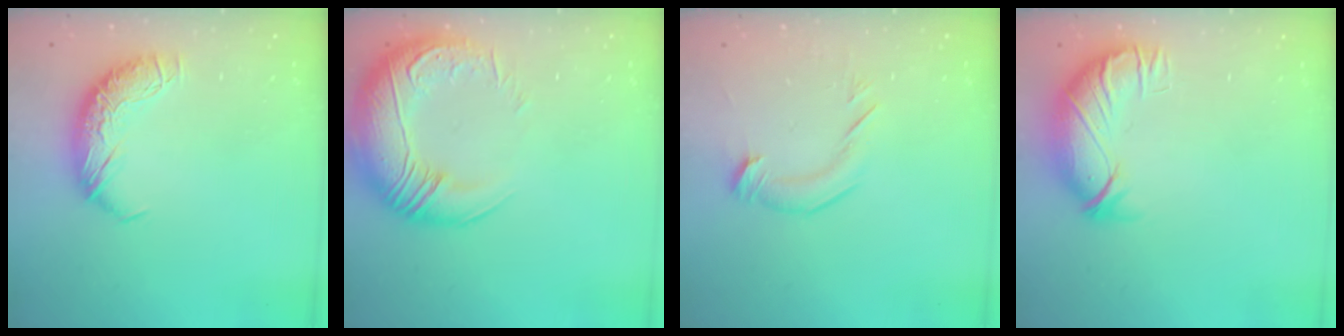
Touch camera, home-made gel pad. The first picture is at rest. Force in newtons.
{"total": 7.0, "press": 5.1, "slide": 4.7}
{"total": 2.8, "press": 2.7, "slide": 0.4}
{"total": 3.3, "press": 1.6, "slide": 2.8}